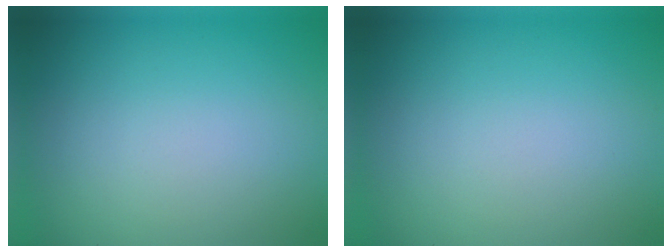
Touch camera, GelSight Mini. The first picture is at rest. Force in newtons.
{"total": 0.0}